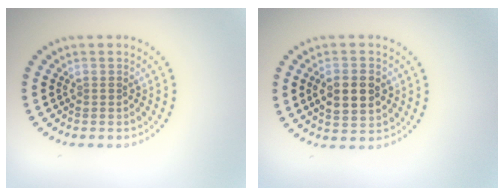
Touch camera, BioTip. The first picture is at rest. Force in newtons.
{"total": 4.5, "press": 4.5, "slide": 0.4}